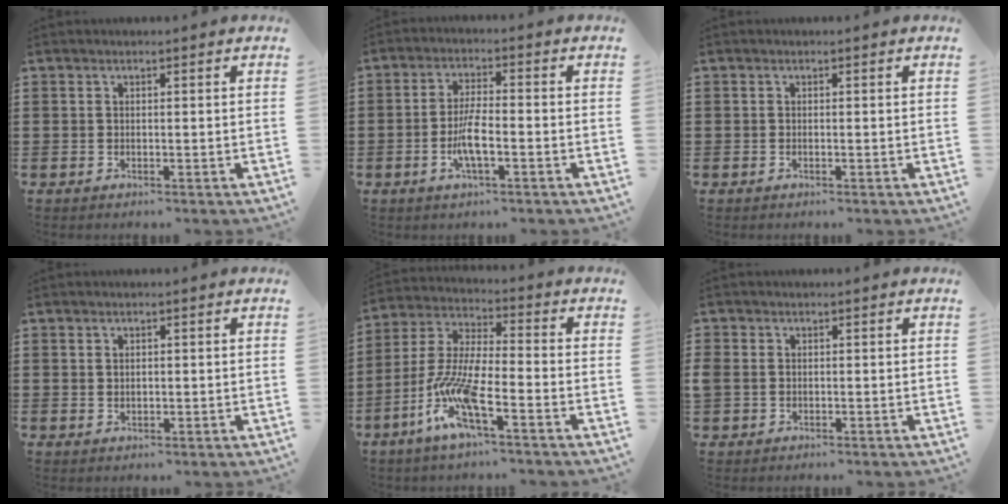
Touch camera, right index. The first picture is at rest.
{"total": 5.4, "force": [-1.7, 1.3, 4.9], "torque": [-0.109, -0.006, -0.037]}
{"total": 0.0}
{"total": 0.8, "force": [0.3, 0.4, 0.6], "torque": [-0.015, 0.001, 0.007]}
{"total": 10.3, "force": [-5.7, 1.9, 8.3], "torque": [-0.207, -0.019, -0.119]}
{"total": 1.2, "force": [-0.1, 1.1, 0.5], "torque": [-0.020, 0.003, -0.006]}